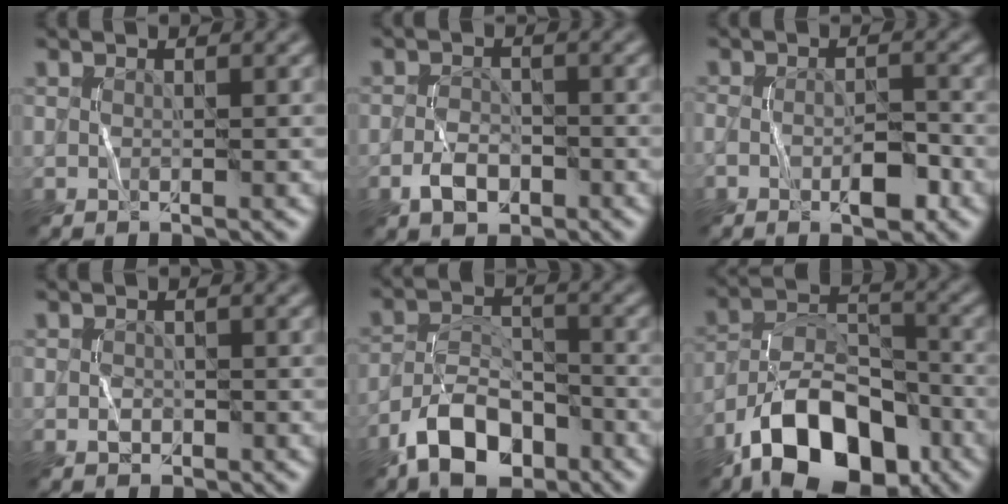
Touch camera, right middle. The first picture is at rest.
{"total": 2.5, "force": [-1.5, 1.6, 1.2], "torque": [-0.020, 0.007, -0.029]}
{"total": 3.3, "force": [-1.5, 1.3, 2.6], "torque": [-0.044, 0.003, -0.025]}
{"total": 0.6, "force": [-0.3, 0.6, 0.0], "torque": [-0.001, 0.004, -0.005]}
{"total": 6.6, "force": [-4.3, 3.6, 3.5], "torque": [-0.056, 0.009, -0.085]}
{"total": 11.3, "force": [-7.2, 5.7, 6.5], "torque": [-0.108, 0.016, -0.130]}